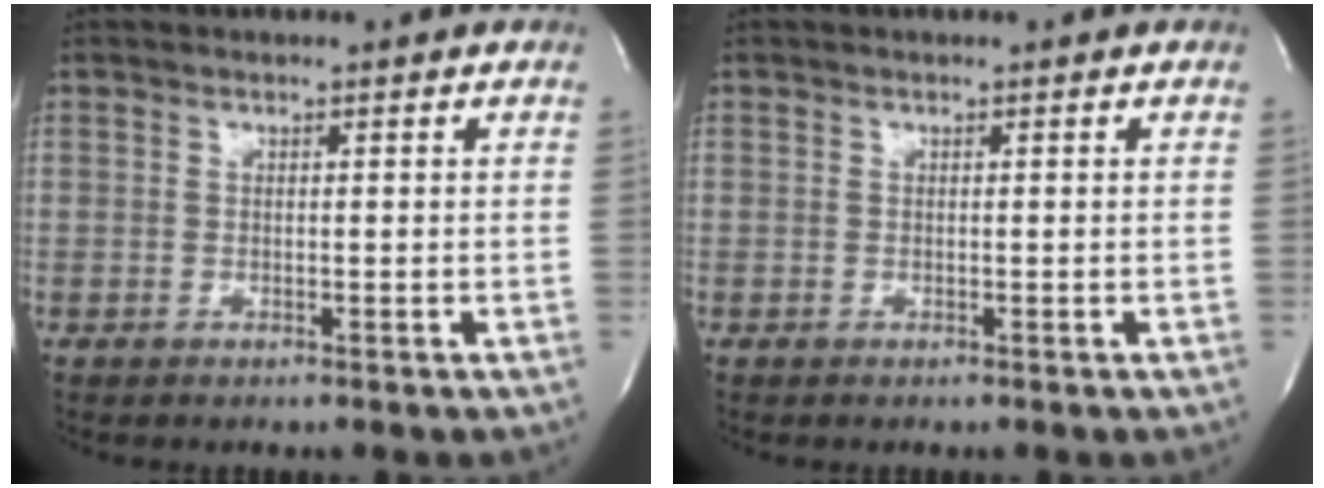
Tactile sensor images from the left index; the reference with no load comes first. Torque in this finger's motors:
{"motor_torque": [0.00, 0.00, 0.00, 0.00]}